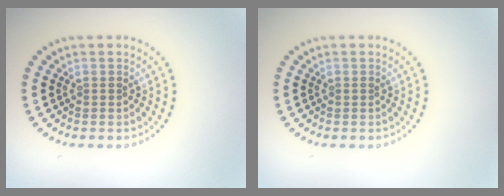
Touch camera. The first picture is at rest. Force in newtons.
{"total": 0.0}